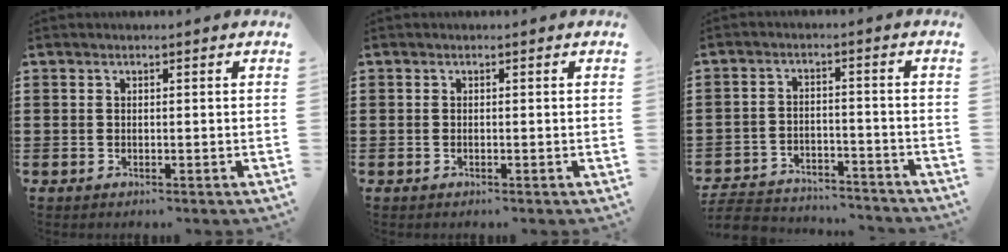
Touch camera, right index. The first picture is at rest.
{"total": 0.0}
{"total": 5.3, "force": [-5.2, 0.8, 0.9], "torque": [-0.027, 0.003, -0.106]}